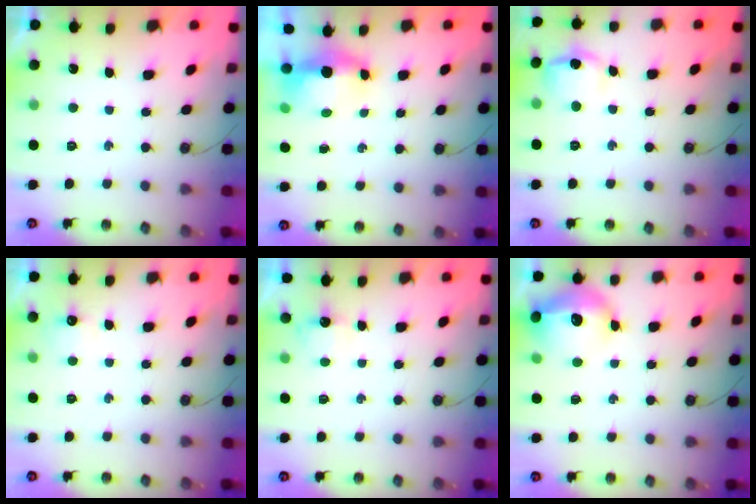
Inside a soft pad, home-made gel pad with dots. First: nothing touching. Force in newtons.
{"total": 5.8, "press": 5.8, "slide": 0.8}
{"total": 11.1, "press": 11.1, "slide": 0.9}
{"total": 3.9, "press": 3.8, "slide": 0.6}
{"total": 2.6, "press": 2.6, "slide": 0.4}
{"total": 15.6, "press": 15.5, "slide": 1.4}